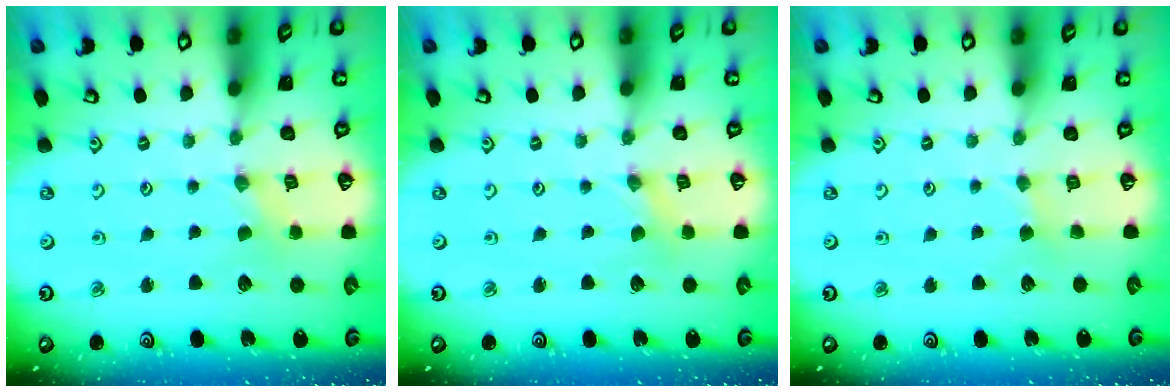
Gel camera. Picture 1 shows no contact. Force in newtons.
{"total": 0.0}
{"total": 2.0, "press": 2.0, "slide": 0.3}